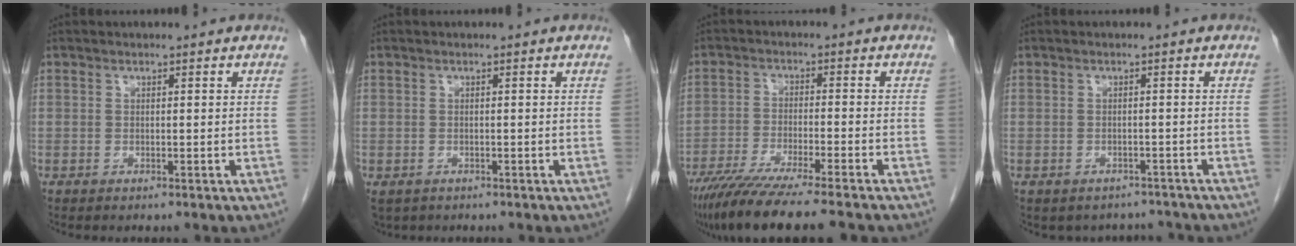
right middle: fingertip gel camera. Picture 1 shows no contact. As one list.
[{"total": 3.0, "force": [-1.8, 2.0, 1.2], "torque": [-0.024, -0.005, -0.023]}, {"total": 13.7, "force": [-11.4, -0.4, 7.6], "torque": [-0.114, -0.042, -0.183]}, {"total": 5.2, "force": [-4.6, 2.4, 0.0], "torque": [0.008, 0.014, -0.052]}]